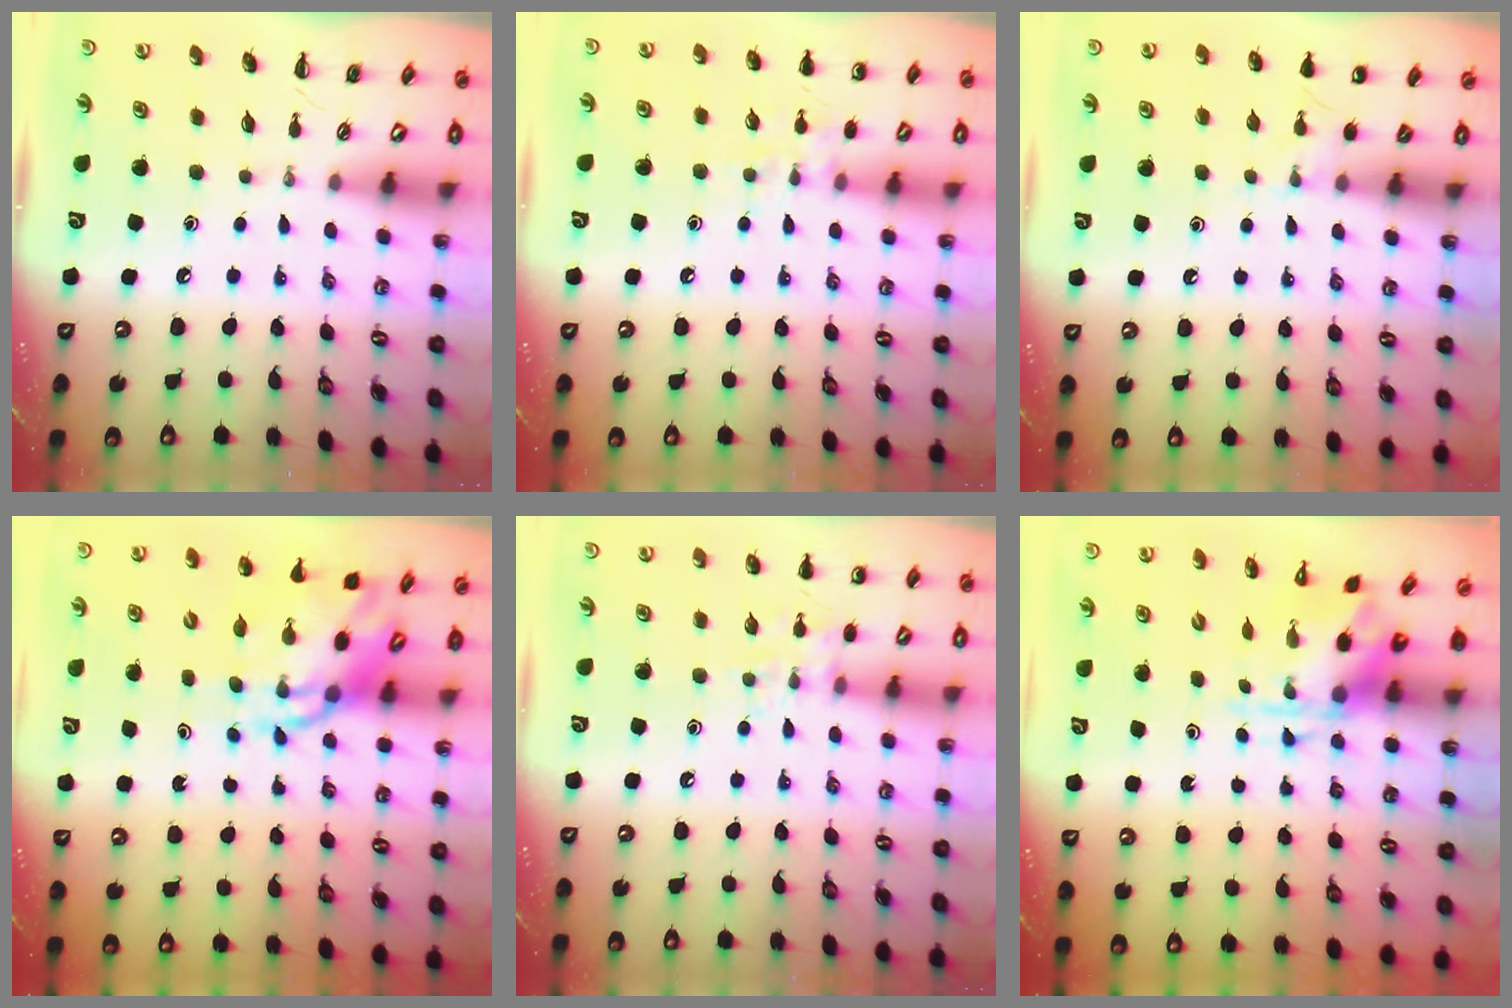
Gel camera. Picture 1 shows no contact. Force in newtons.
{"total": 8.3, "press": 8.1, "slide": 1.6}
{"total": 4.9, "press": 4.6, "slide": 1.7}
{"total": 9.2, "press": 9.0, "slide": 2.2}
{"total": 8.2, "press": 8.1, "slide": 1.1}
{"total": 3.7, "press": 3.6, "slide": 0.9}